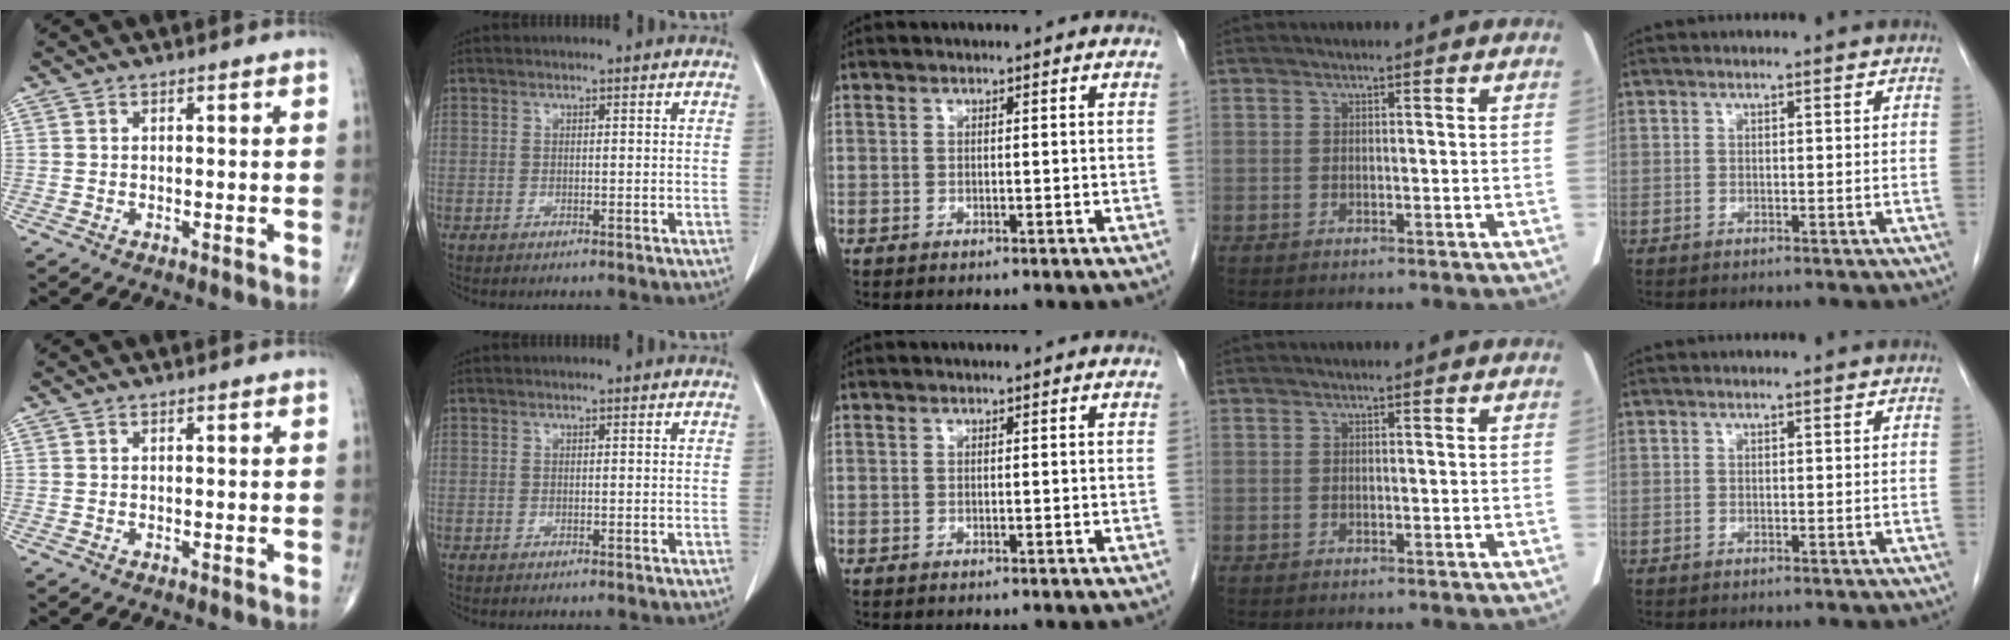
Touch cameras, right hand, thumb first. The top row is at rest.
{}